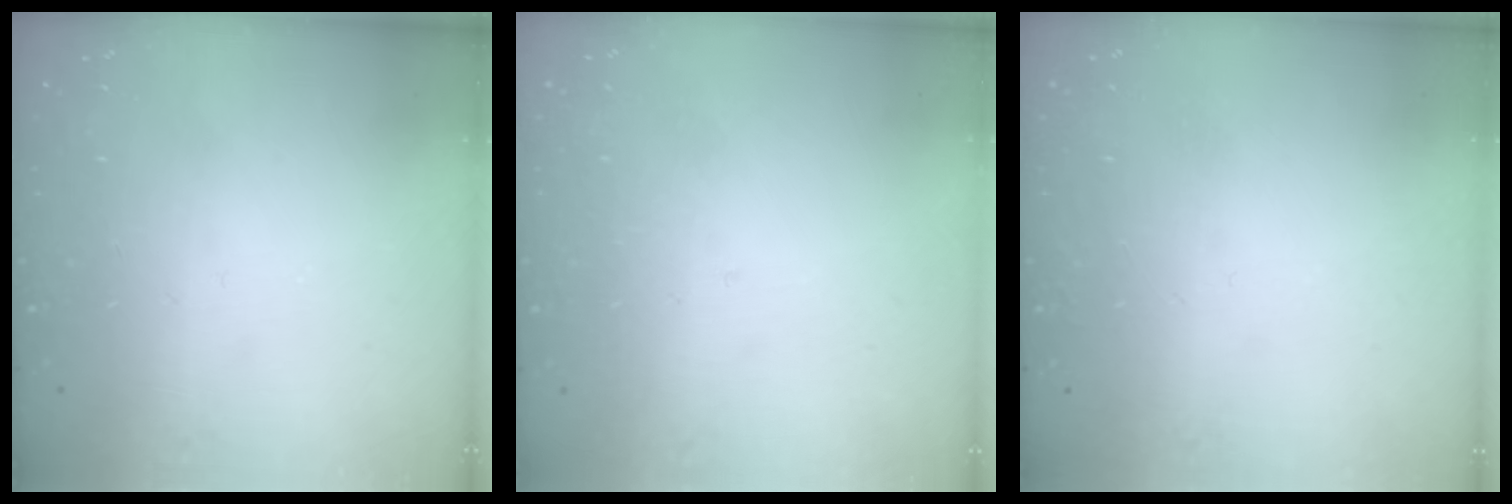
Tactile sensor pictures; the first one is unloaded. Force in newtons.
{"total": 1.7, "press": 1.6, "slide": 0.1}
{"total": 1.6, "press": 1.5, "slide": 0.1}